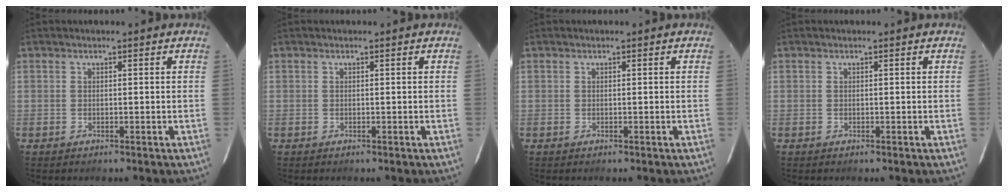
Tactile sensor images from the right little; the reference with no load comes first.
{"total": 0.0}
{"total": 0.0}
{"total": 0.0}